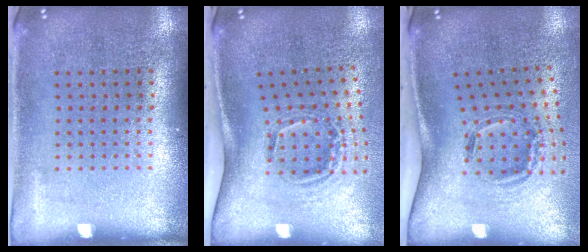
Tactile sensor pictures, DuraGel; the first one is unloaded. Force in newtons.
{"total": 2.1, "press": 1.3, "slide": 1.6}
{"total": 2.0, "press": 1.2, "slide": 1.5}